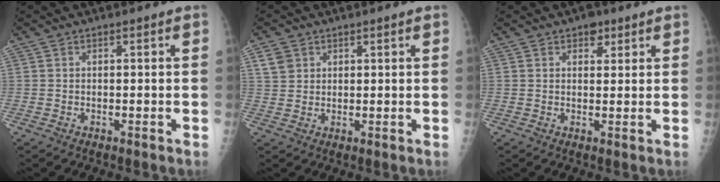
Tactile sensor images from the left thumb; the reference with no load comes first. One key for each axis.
{"total": 3.5, "fx": 1.8, "fy": 2.7, "fz": 1.2, "tx": -0.009, "ty": -0.007, "tz": 0.038}
{"total": 2.8, "fx": 1.7, "fy": 1.7, "fz": 1.4, "tx": 0.000, "ty": -0.006, "tz": 0.021}